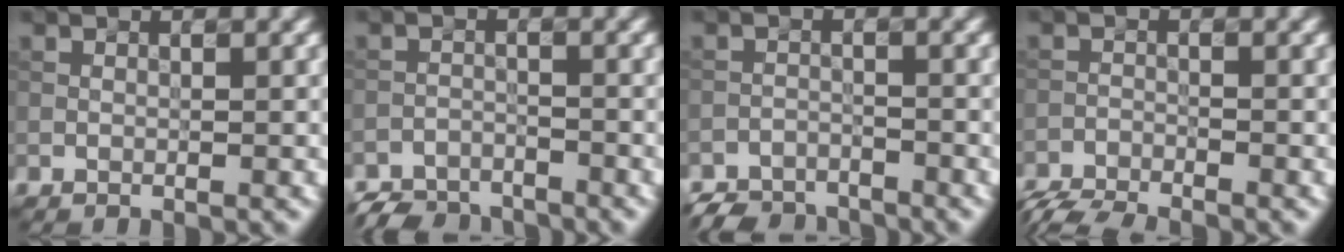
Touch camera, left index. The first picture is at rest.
{"total": 3.8, "force": [-3.7, 1.0, 0.4], "torque": [-0.002, -0.003, -0.072]}
{"total": 3.9, "force": [-3.7, 1.0, 0.5], "torque": [-0.003, -0.004, -0.072]}
{"total": 4.9, "force": [-4.7, 0.5, 1.2], "torque": [-0.034, -0.022, -0.084]}